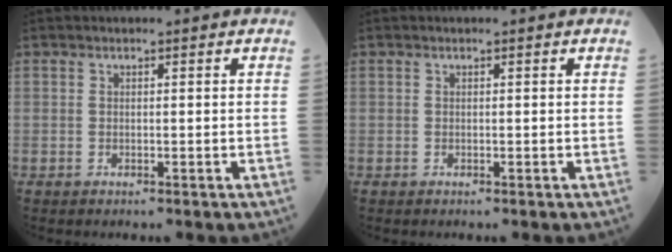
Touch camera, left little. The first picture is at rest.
{"total": 0.0}